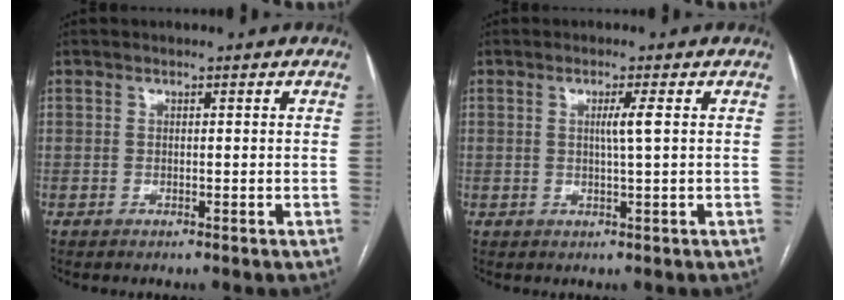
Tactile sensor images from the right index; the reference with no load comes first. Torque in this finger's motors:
{"motor_torque": [0.41, -0.24, -0.01, 0.06]}